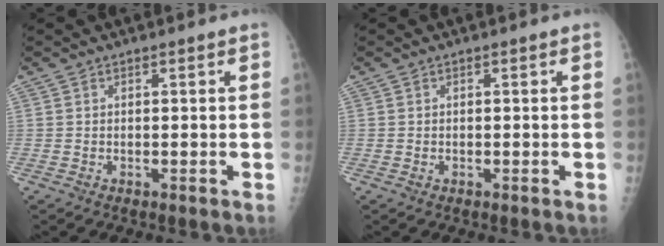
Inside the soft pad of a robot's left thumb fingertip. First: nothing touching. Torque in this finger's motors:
{"motor_torque": [-0.59, -0.08, 0.04, -0.04, 0.00]}